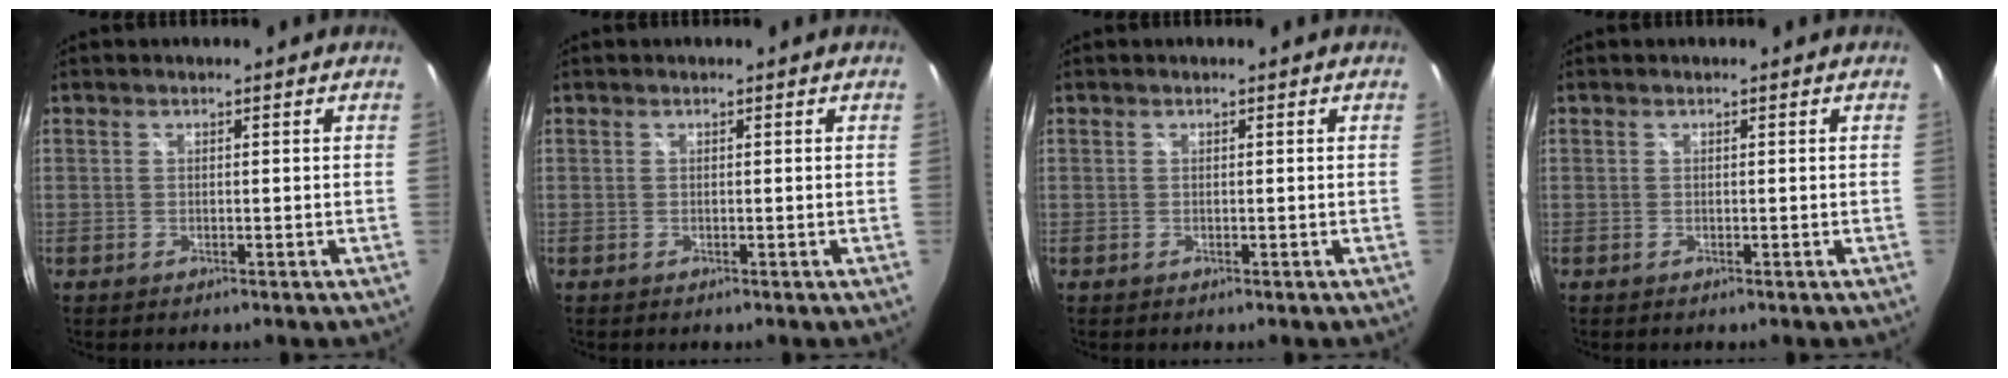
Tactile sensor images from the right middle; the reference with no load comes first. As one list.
[{"total": 0.0}, {"total": 0.0}, {"total": 0.0}]